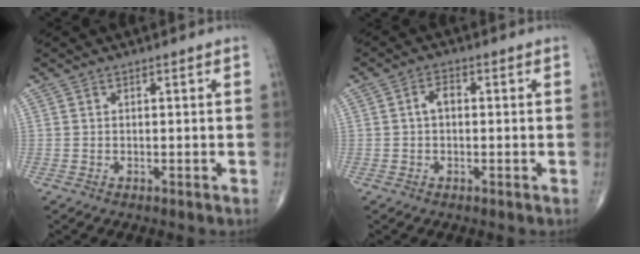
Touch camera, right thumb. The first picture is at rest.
{"total": 2.6, "force": [0.0, 1.6, 2.0], "torque": [-0.030, 0.011, -0.005]}